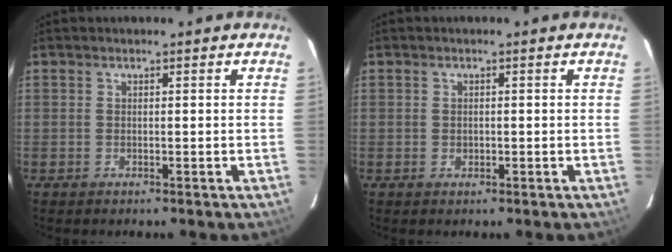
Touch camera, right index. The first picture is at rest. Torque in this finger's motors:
{"motor_torque": [-0.05, -0.03, -0.06, 0.00]}